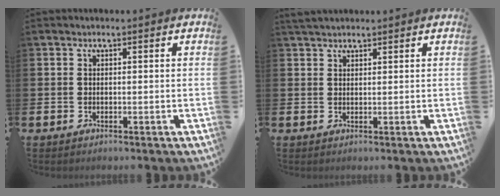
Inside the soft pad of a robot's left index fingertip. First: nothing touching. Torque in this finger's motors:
{"motor_torque": [0.23, -0.24, 0.06, 0.02]}